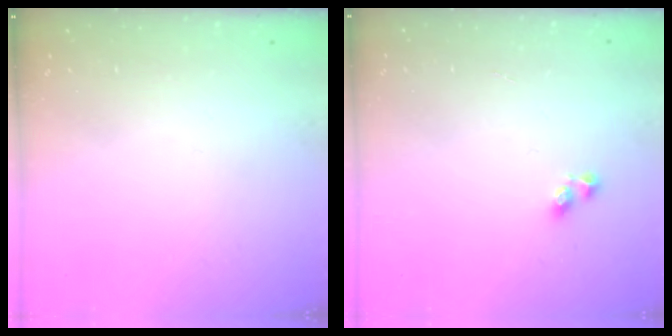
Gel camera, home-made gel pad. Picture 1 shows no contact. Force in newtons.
{"total": 2.5, "press": 2.2, "slide": 1.3}